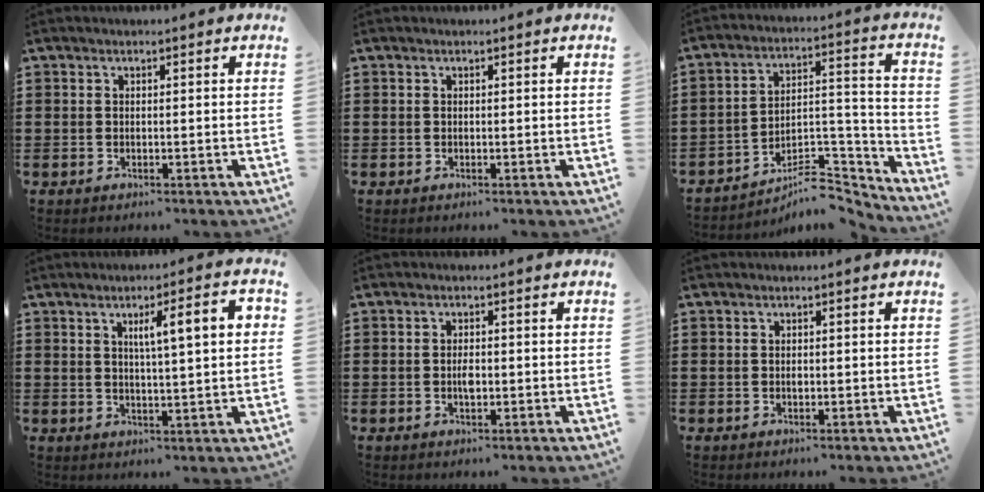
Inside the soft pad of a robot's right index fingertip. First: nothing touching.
{"total": 0.0}
{"total": 8.1, "force": [-6.1, 3.2, 4.2], "torque": [-0.060, 0.020, -0.112]}
{"total": 6.9, "force": [1.9, 1.3, 6.6], "torque": [-0.112, -0.002, 0.025]}
{"total": 2.2, "force": [-0.3, 0.9, 2.0], "torque": [-0.038, 0.001, -0.006]}
{"total": 0.7, "force": [-0.1, 0.4, 0.6], "torque": [-0.013, -0.003, -0.002]}